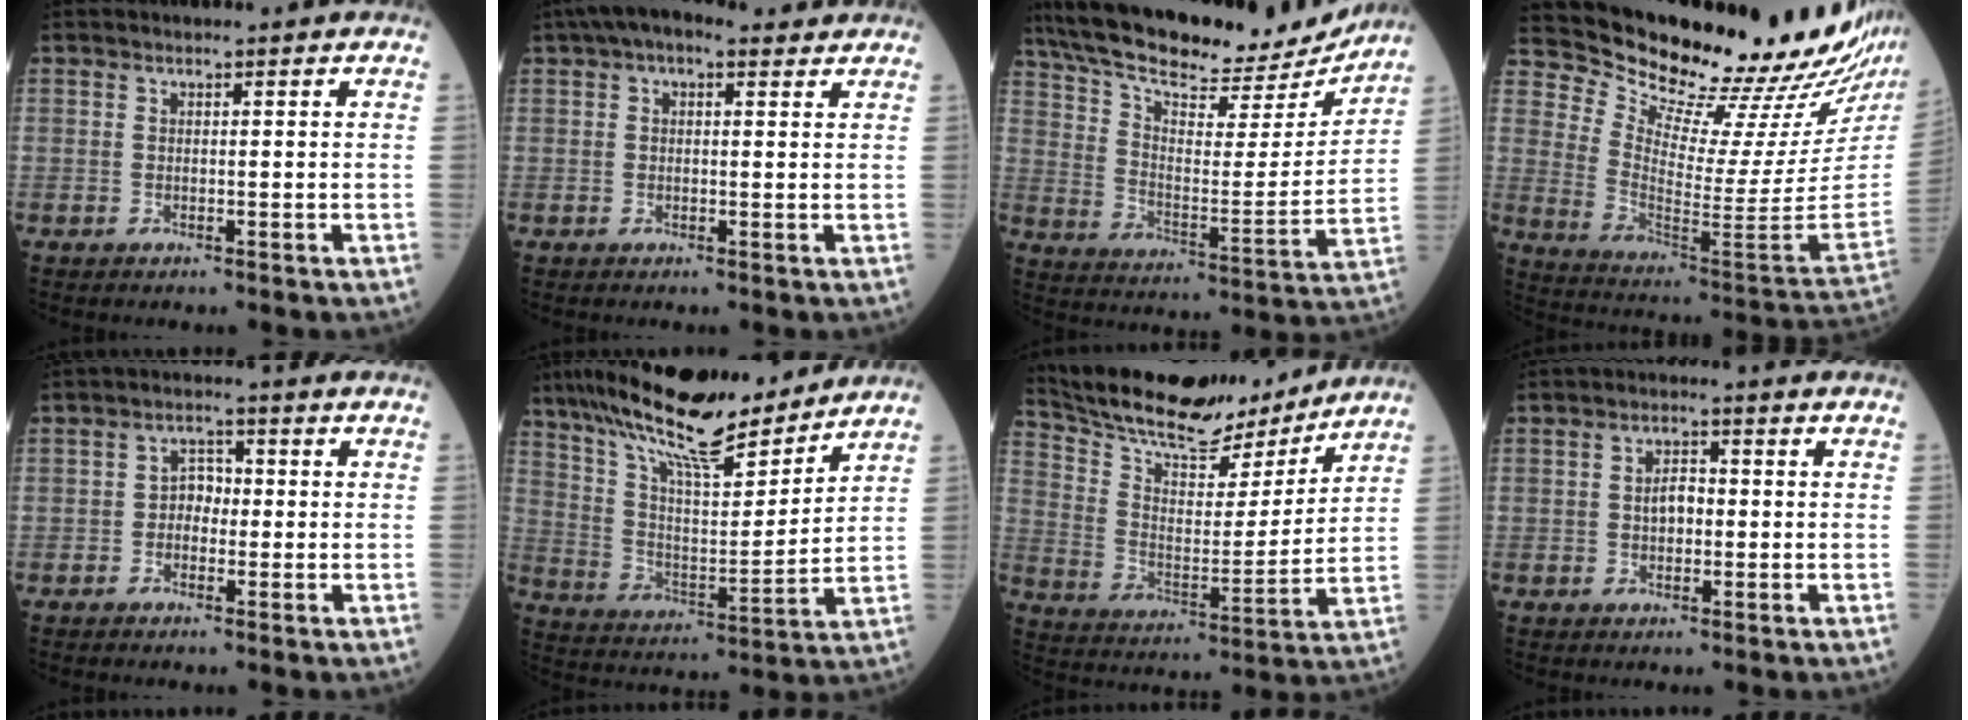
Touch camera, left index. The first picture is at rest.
{"total": 6.6, "force": [4.2, 2.8, 4.2], "torque": [-0.070, 0.047, 0.061]}
{"total": 23.6, "force": [20.4, 6.1, 10.1], "torque": [-0.182, 0.002, 0.298]}
{"total": 27.0, "force": [24.4, 0.8, 11.4], "torque": [-0.188, -0.134, 0.327]}
{"total": 2.9, "force": [-1.0, 2.1, 1.8], "torque": [-0.020, 0.008, -0.027]}
{"total": 18.1, "force": [15.1, 3.3, 9.5], "torque": [-0.171, 0.010, 0.262]}
{"total": 17.9, "force": [16.2, 4.2, 6.5], "torque": [-0.124, 0.002, 0.261]}
{"total": 3.0, "force": [-0.7, 1.7, 2.3], "torque": [-0.039, 0.007, -0.017]}